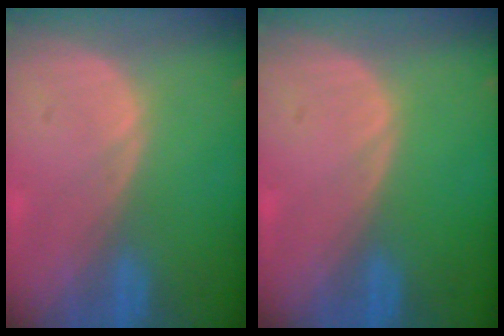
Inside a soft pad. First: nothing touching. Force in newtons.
{"total": 0.0}